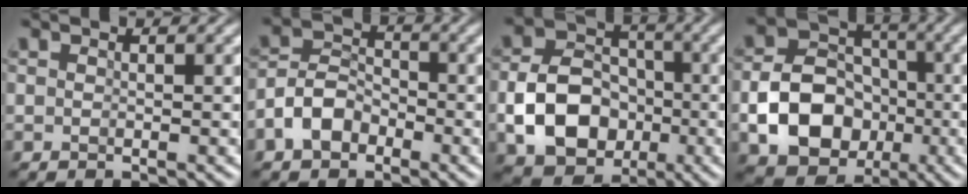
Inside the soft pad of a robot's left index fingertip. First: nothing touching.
{"total": 4.0, "force": [-2.3, 2.5, 2.1], "torque": [-0.044, 0.008, -0.047]}
{"total": 8.4, "force": [-2.5, 6.2, 5.1], "torque": [-0.088, 0.000, -0.042]}
{"total": 9.5, "force": [-3.0, 7.1, 5.7], "torque": [-0.099, -0.006, -0.051]}